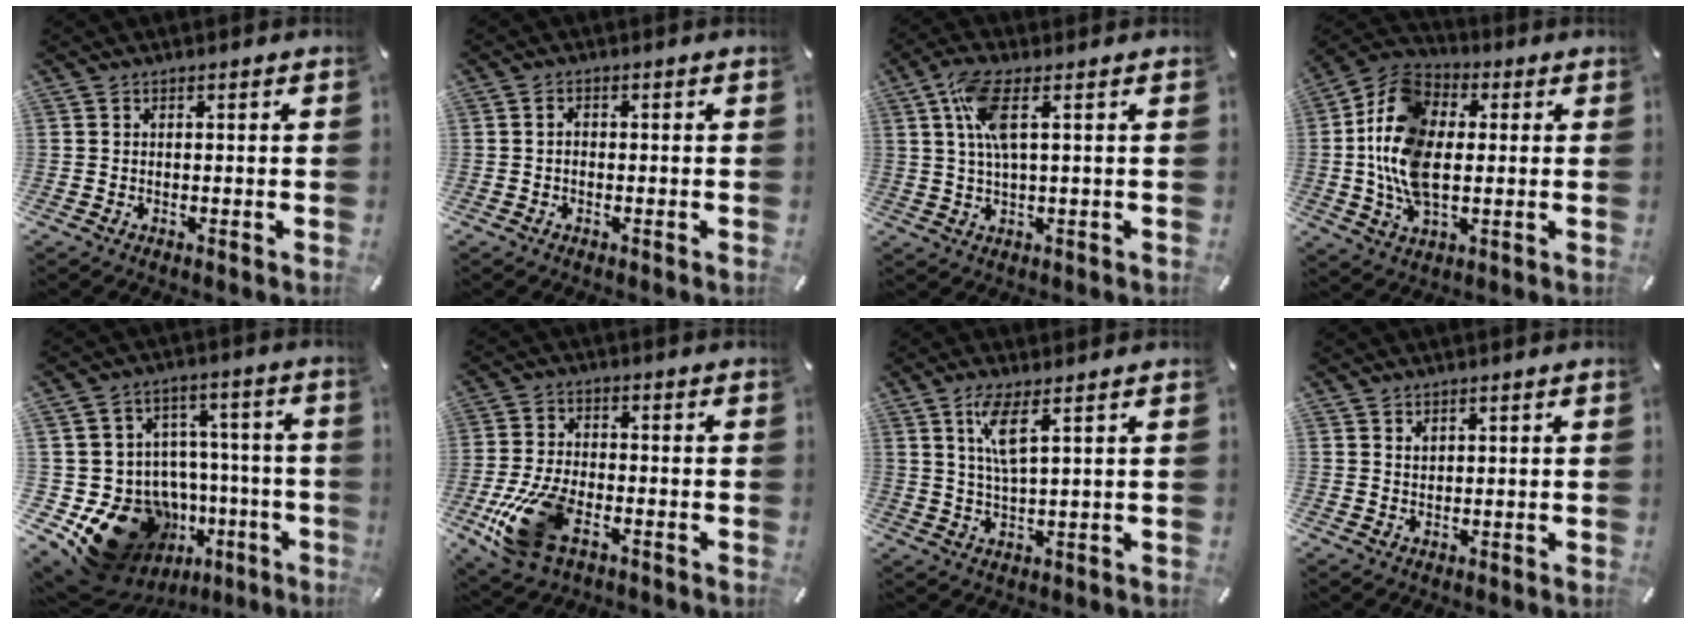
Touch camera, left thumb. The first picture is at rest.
{"total": 1.4, "force": [-0.3, 0.9, 1.0], "torque": [-0.020, 0.003, -0.007]}
{"total": 8.9, "force": [2.7, 2.5, 8.1], "torque": [-0.174, -0.001, 0.043]}
{"total": 15.8, "force": [-0.4, 10.4, 11.9], "torque": [-0.287, 0.003, -0.012]}
{"total": 20.2, "force": [-9.6, 14.9, 9.6], "torque": [-0.153, 0.045, -0.127]}
{"total": 14.9, "force": [-5.7, 8.6, 10.8], "torque": [-0.233, 0.008, -0.096]}
{"total": 6.9, "force": [3.2, 1.5, 6.0], "torque": [-0.126, 0.003, 0.055]}
{"total": 1.5, "force": [1.1, 1.1, 0.3], "torque": [0.002, -0.004, 0.019]}